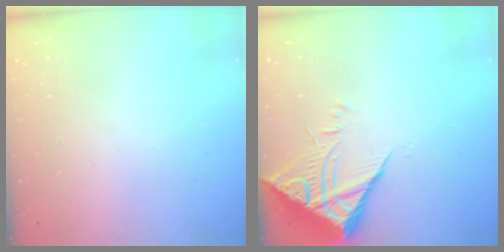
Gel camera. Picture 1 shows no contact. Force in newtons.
{"total": 10.5, "press": 10.4, "slide": 1.0}